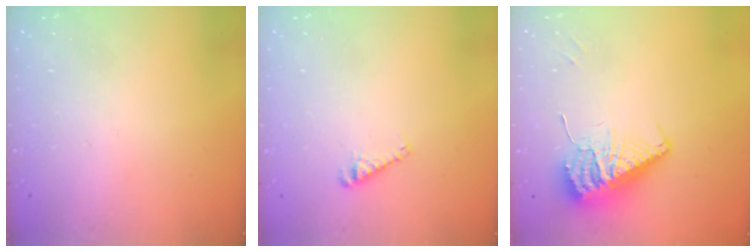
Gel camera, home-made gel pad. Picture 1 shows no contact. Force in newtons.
{"total": 4.3, "press": 4.3, "slide": 0.3}
{"total": 11.8, "press": 11.8, "slide": 1.0}